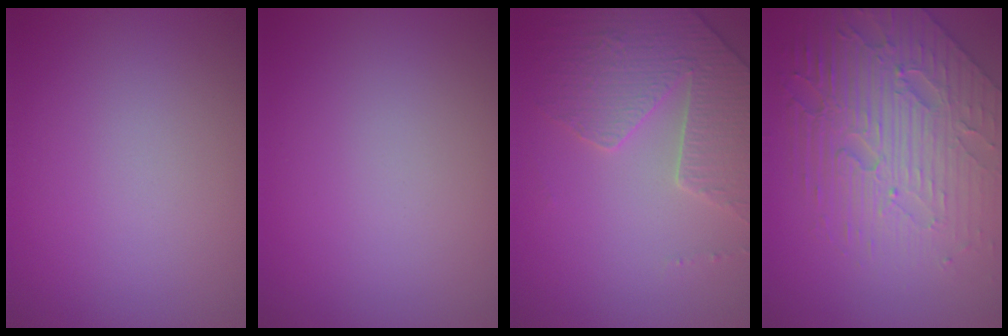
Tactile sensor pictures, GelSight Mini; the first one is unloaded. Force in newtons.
{"total": 0.0}
{"total": 3.4, "press": 3.3, "slide": 1.0}
{"total": 7.4, "press": 5.6, "slide": 4.8}